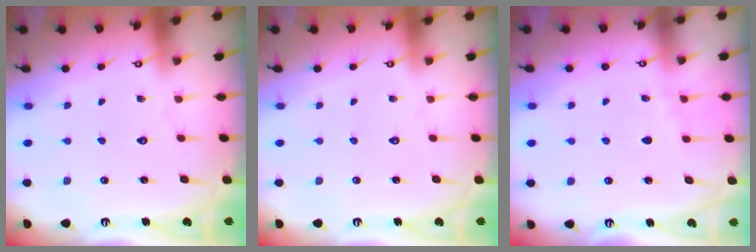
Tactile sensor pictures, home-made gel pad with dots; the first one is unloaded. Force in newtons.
{"total": 0.0}
{"total": 3.2, "press": 3.0, "slide": 1.0}